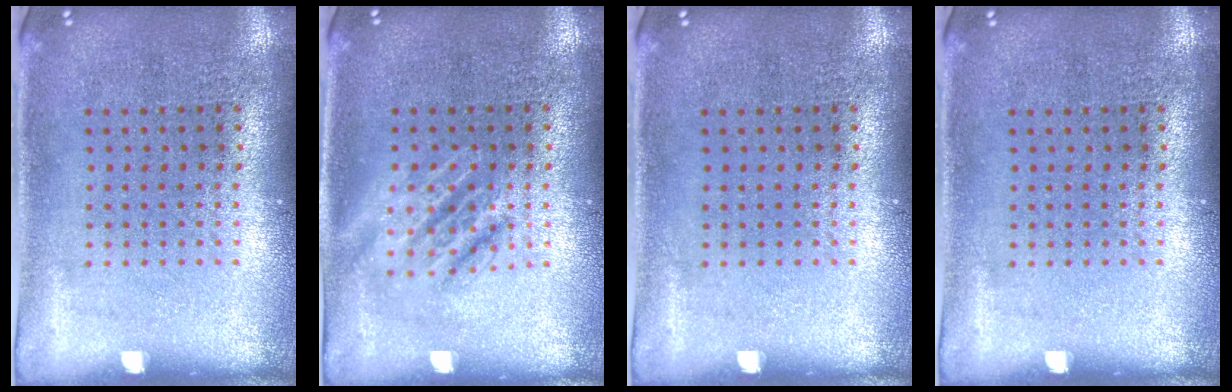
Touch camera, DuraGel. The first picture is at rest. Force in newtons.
{"total": 1.3, "press": 1.3, "slide": 0.1}
{"total": 0.0}
{"total": 0.0}